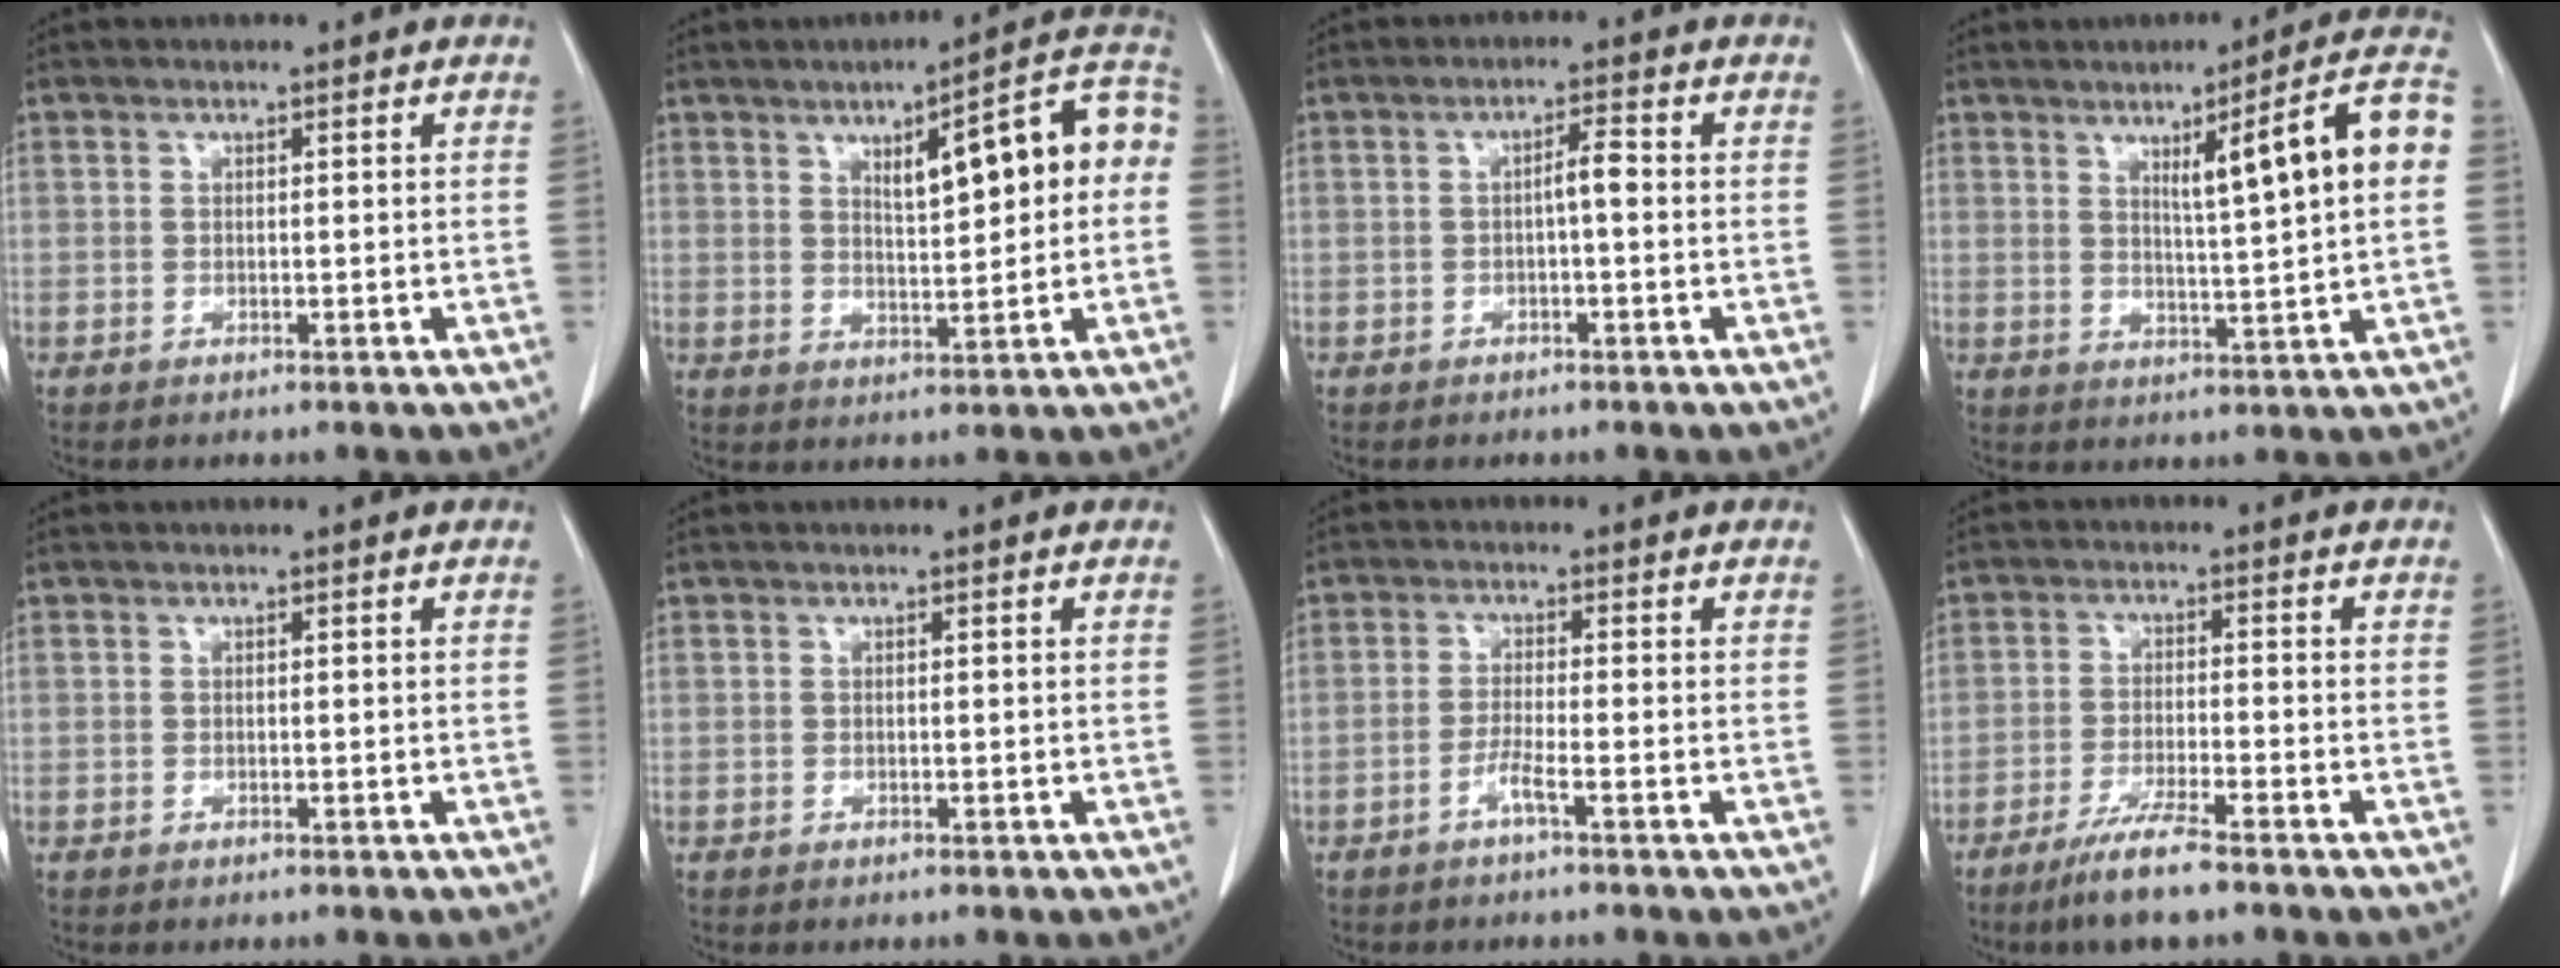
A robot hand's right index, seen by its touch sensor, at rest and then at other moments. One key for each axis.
{"total": 12.5, "fx": 2.4, "fy": 2.8, "fz": 11.9, "tx": -0.161, "ty": 0.035, "tz": 0.032}
{"total": 2.6, "fx": -0.3, "fy": 0.4, "fz": 2.5, "tx": -0.042, "ty": 0.006, "tz": -0.004}
{"total": 12.1, "fx": 2.7, "fy": -0.4, "fz": 11.8, "tx": -0.169, "ty": 0.010, "tz": 0.037}
{"total": 0.0}
{"total": 0.0}
{"total": 2.5, "fx": -1.5, "fy": -0.3, "fz": 2.0, "tx": -0.043, "ty": 0.000, "tz": -0.032}
{"total": 6.8, "fx": -5.0, "fy": -0.2, "fz": 4.6, "tx": -0.088, "ty": -0.019, "tz": -0.092}